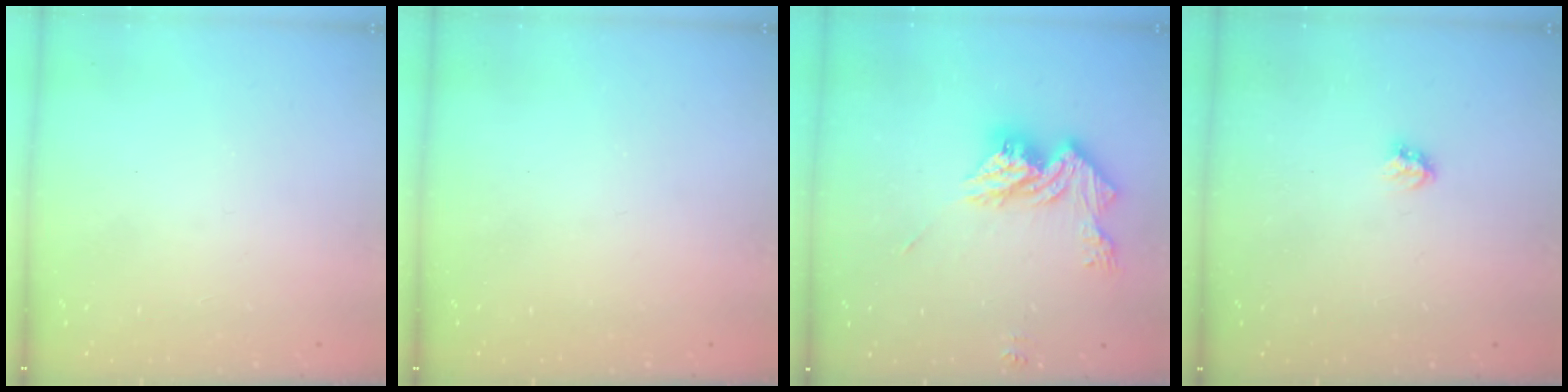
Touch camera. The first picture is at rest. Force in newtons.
{"total": 0.0}
{"total": 14.0, "press": 13.9, "slide": 1.2}
{"total": 2.8, "press": 2.8, "slide": 0.5}